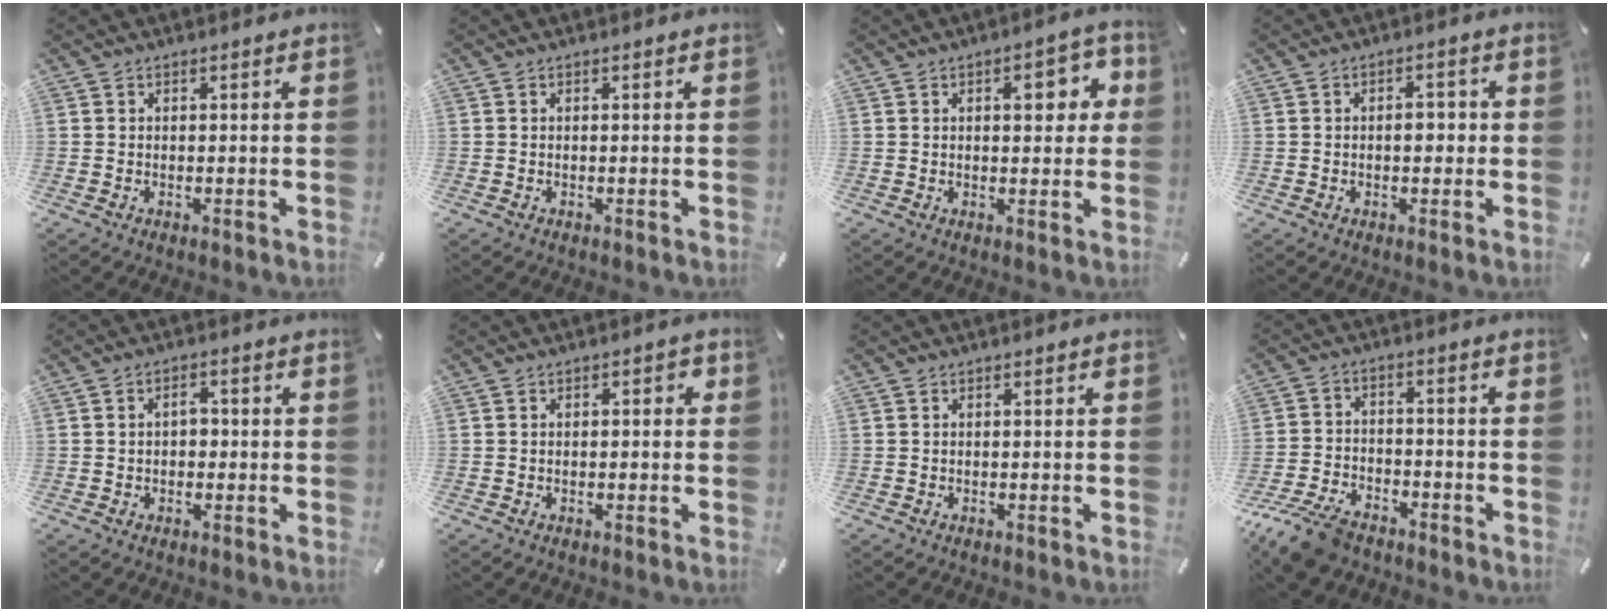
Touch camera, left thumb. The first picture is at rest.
{"total": 0.0}
{"total": 7.8, "force": [2.1, 4.0, 6.3], "torque": [-0.070, -0.008, 0.023]}
{"total": 3.6, "force": [-0.3, 2.1, 2.9], "torque": [-0.037, 0.004, -0.012]}
{"total": 2.8, "force": [0.0, 1.9, 2.1], "torque": [-0.032, 0.005, -0.005]}
{"total": 1.5, "force": [-0.2, 0.8, 1.2], "torque": [-0.022, 0.007, -0.005]}
{"total": 0.0}
{"total": 9.6, "force": [-7.4, 4.4, 4.2], "torque": [-0.085, 0.037, -0.141]}